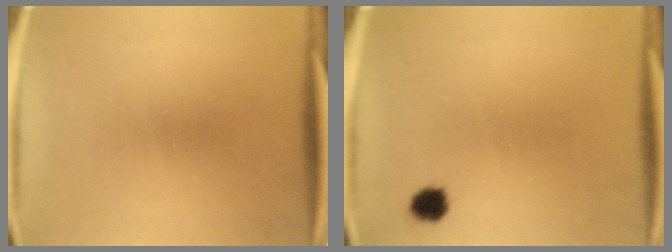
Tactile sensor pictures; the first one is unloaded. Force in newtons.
{"total": 2.8}